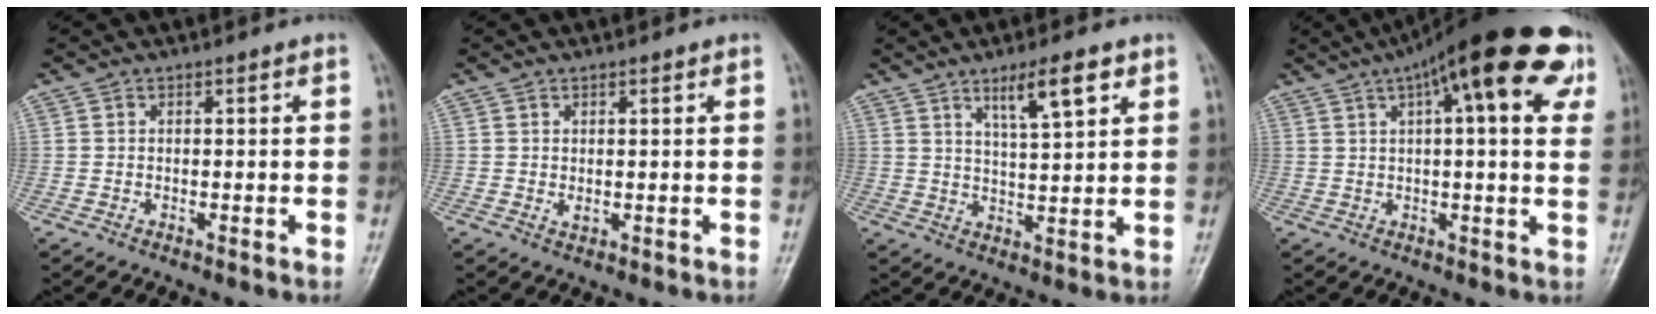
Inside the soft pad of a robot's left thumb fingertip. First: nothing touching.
{"total": 1.6, "force": [0.8, 0.9, 1.1], "torque": [-0.015, -0.007, 0.017]}
{"total": 7.8, "force": [4.6, 1.7, 6.0], "torque": [-0.094, -0.025, 0.081]}
{"total": 21.5, "force": [9.5, 6.5, 18.2], "torque": [-0.256, 0.025, 0.130]}